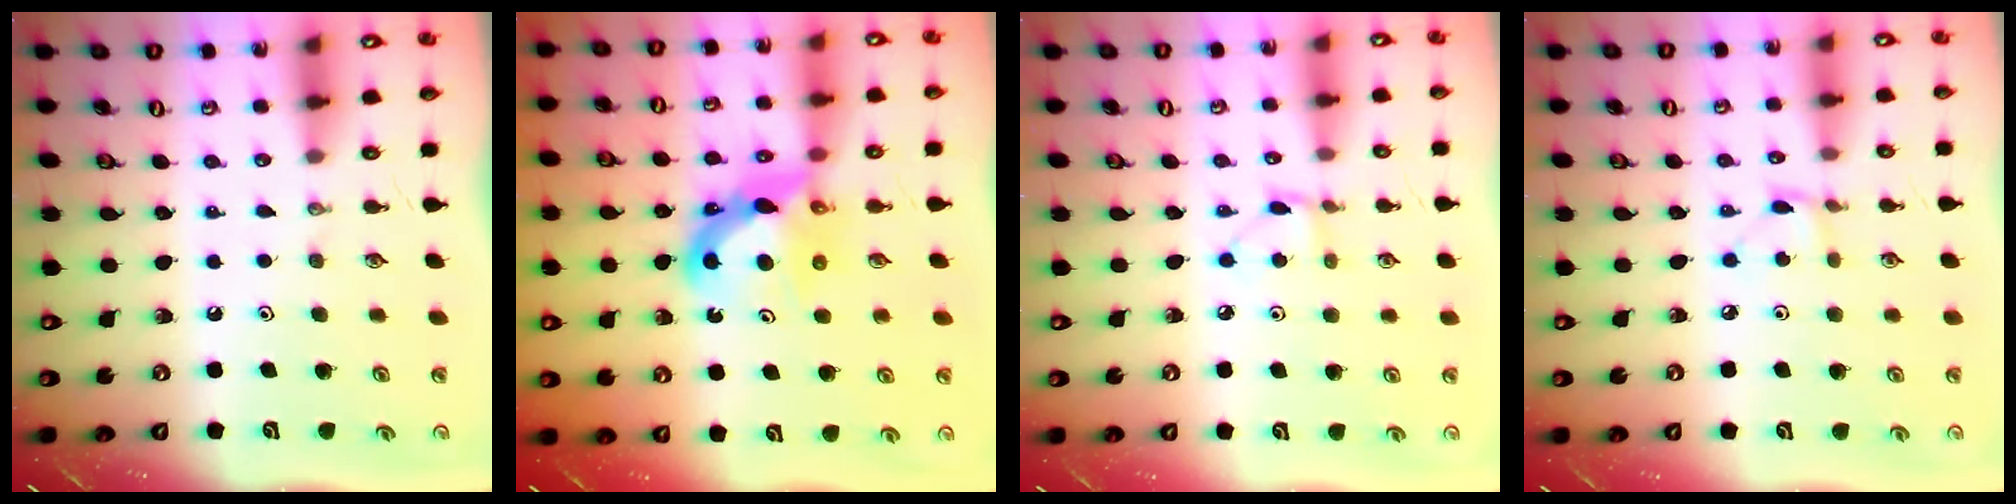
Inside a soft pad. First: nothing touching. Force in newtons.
{"total": 9.1, "press": 9.1, "slide": 1.0}
{"total": 4.0, "press": 4.0, "slide": 0.5}
{"total": 2.6, "press": 2.6, "slide": 0.1}